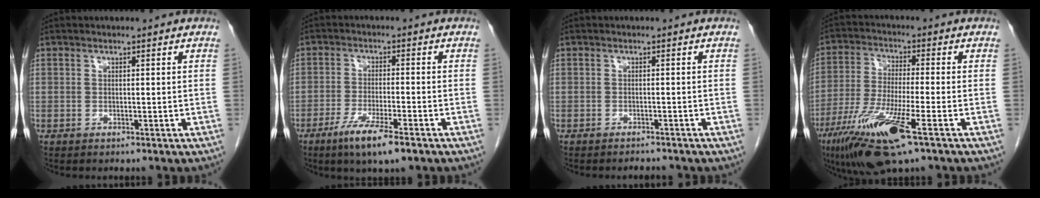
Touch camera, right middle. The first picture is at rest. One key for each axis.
{"total": 7.3, "fx": -4.6, "fy": 0.6, "fz": 5.6, "tx": -0.109, "ty": -0.017, "tz": -0.079}
{"total": 1.7, "fx": -1.7, "fy": 0.2, "fz": 0.3, "tx": -0.006, "ty": -0.005, "tz": -0.019}
{"total": 13.5, "fx": -6.9, "fy": 1.2, "fz": 11.6, "tx": -0.237, "ty": -0.031, "tz": -0.123}